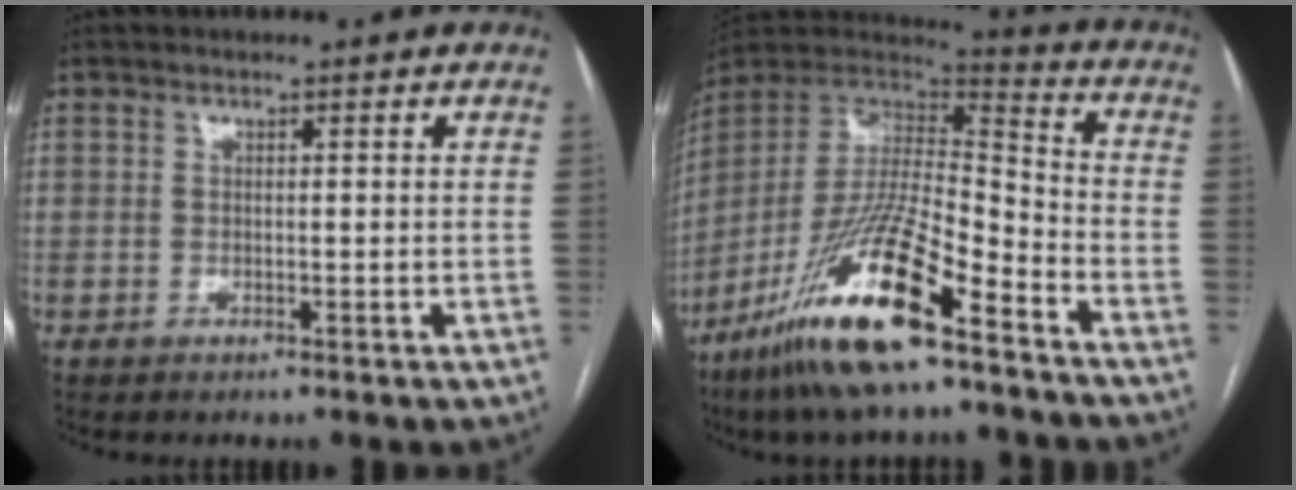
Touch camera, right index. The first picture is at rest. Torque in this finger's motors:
{"motor_torque": [0.35, -0.78, 0.35, 0.09]}